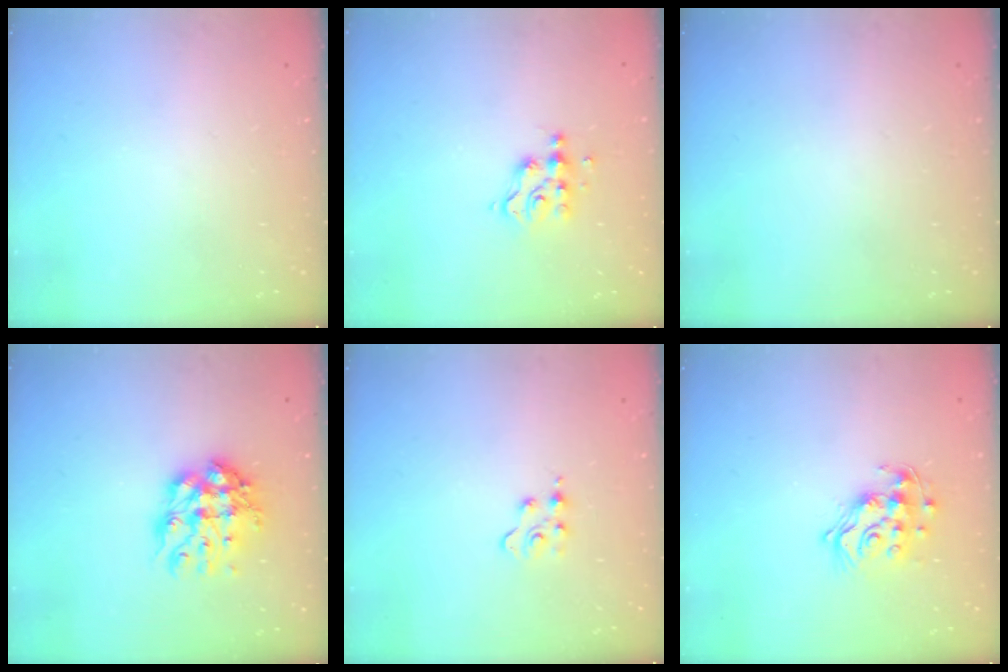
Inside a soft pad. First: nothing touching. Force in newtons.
{"total": 6.1, "press": 6.1, "slide": 0.6}
{"total": 0.0}
{"total": 13.2, "press": 13.1, "slide": 1.1}
{"total": 3.0, "press": 3.0, "slide": 0.4}
{"total": 14.1, "press": 14.0, "slide": 1.0}